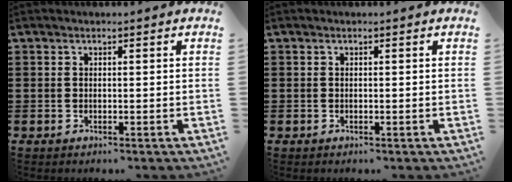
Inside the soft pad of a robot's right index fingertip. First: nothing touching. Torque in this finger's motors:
{"motor_torque": [0.15, 0.14, 0.00, 0.00]}